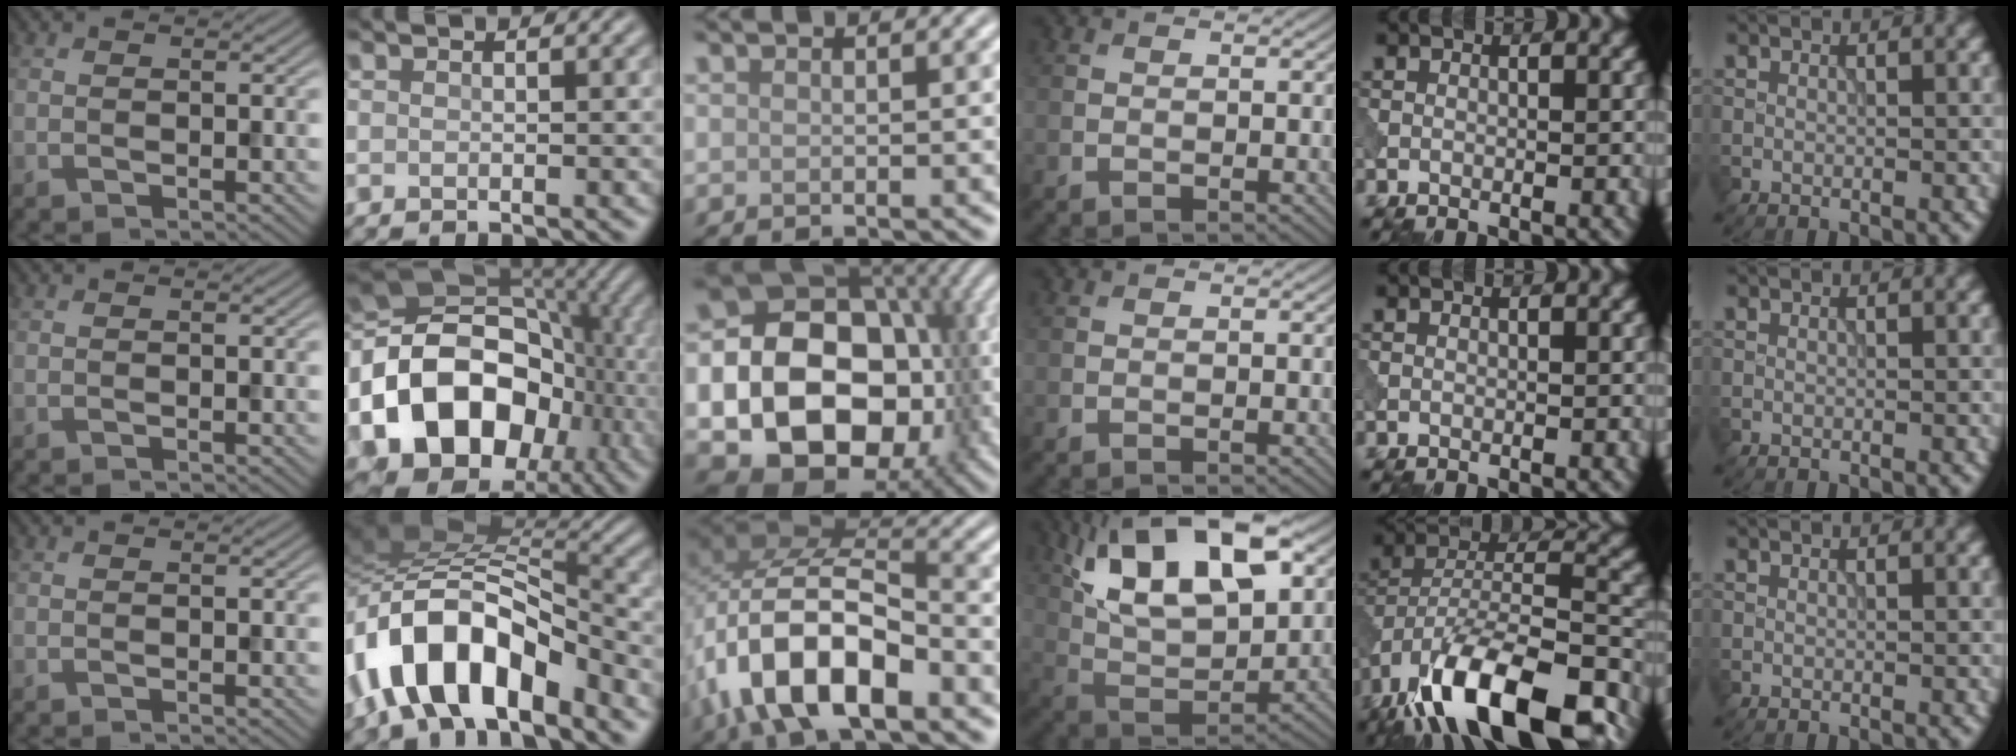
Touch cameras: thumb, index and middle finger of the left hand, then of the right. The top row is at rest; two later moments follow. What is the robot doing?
{"motion": "extract", "object": "peg toy"}